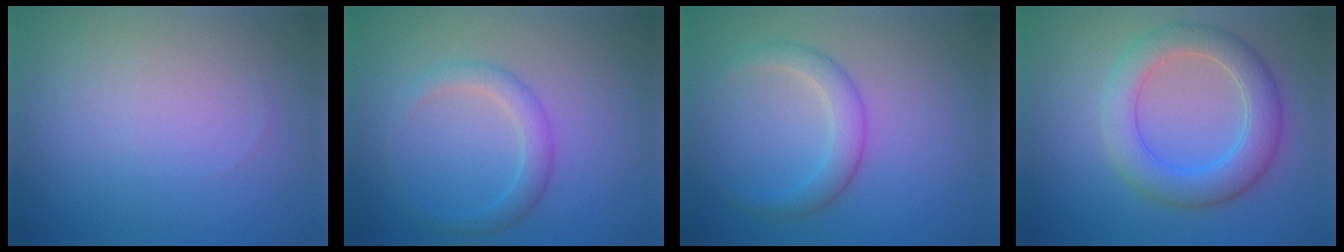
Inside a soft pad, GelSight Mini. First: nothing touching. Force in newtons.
{"total": 2.3, "press": 2.3, "slide": 0.2}
{"total": 2.7, "press": 2.7, "slide": 0.1}
{"total": 5.3, "press": 5.2, "slide": 0.4}